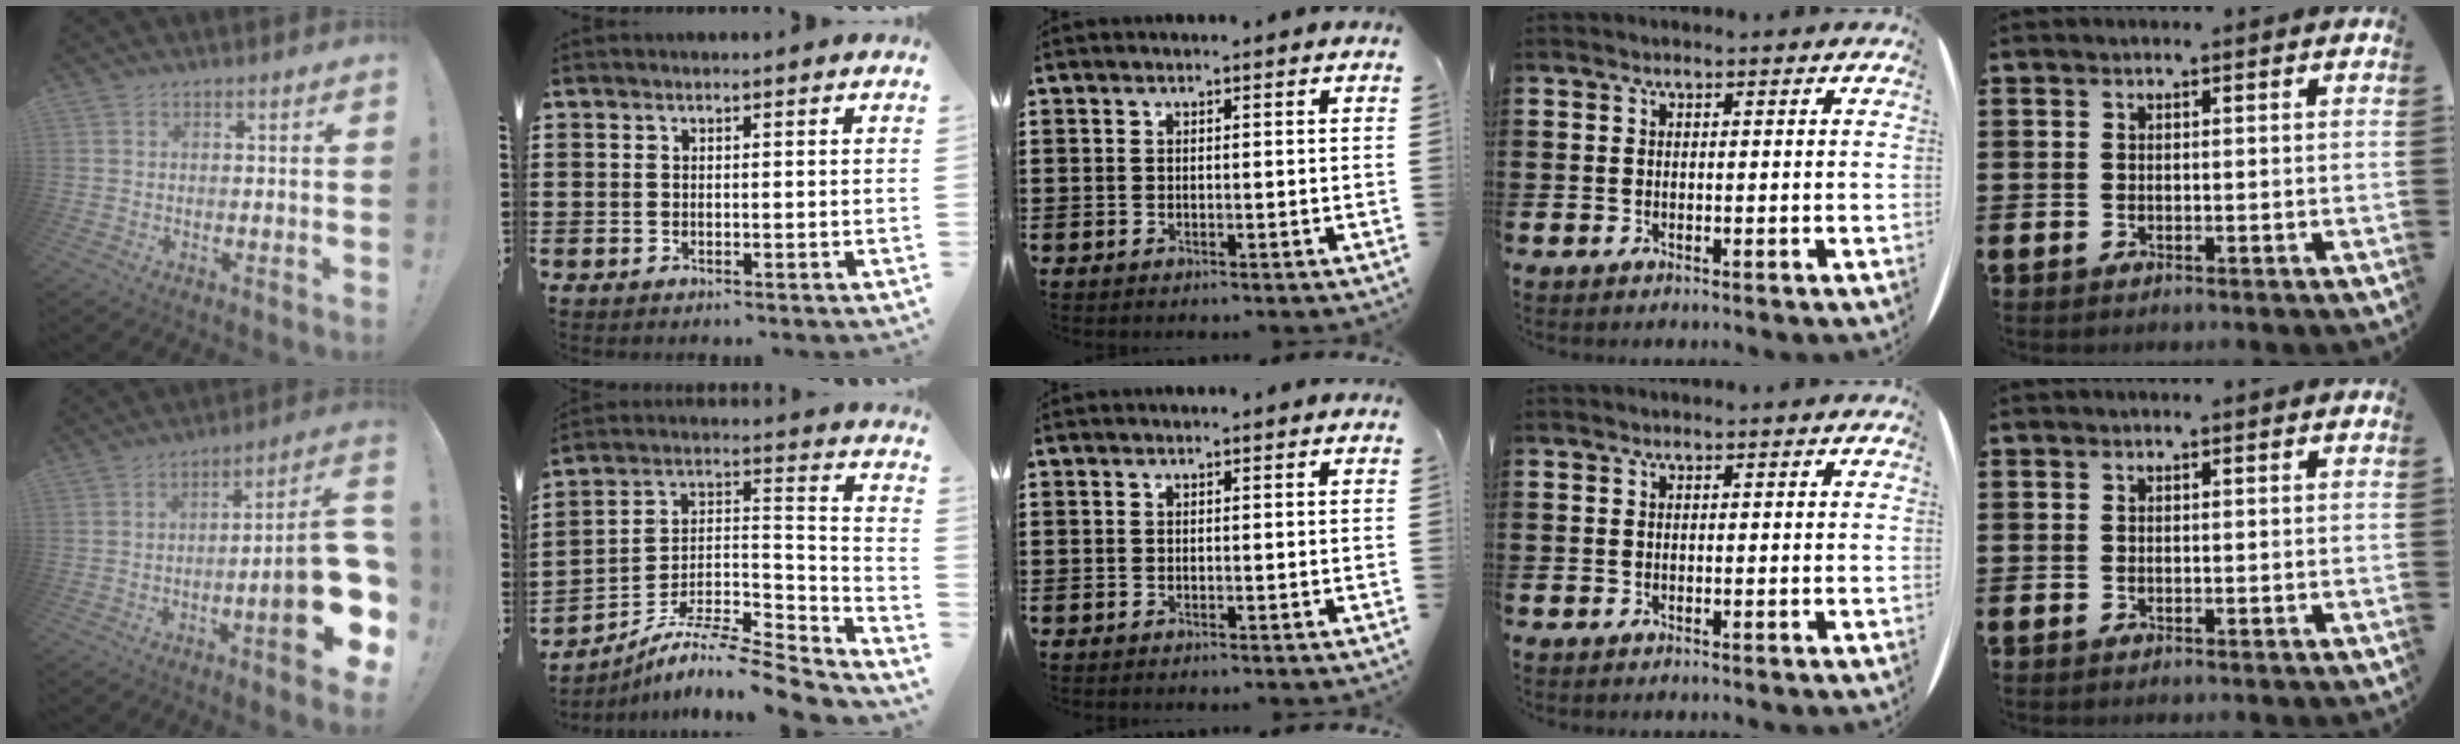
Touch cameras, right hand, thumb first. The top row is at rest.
{"thumb": {"total": 19.6, "force": [-5.1, 3.8, 18.5], "torque": [-0.256, 0.023, -0.071]}, "index": {"total": 8.2, "force": [-7.0, 2.2, 3.5], "torque": [-0.061, 0.009, -0.138]}}